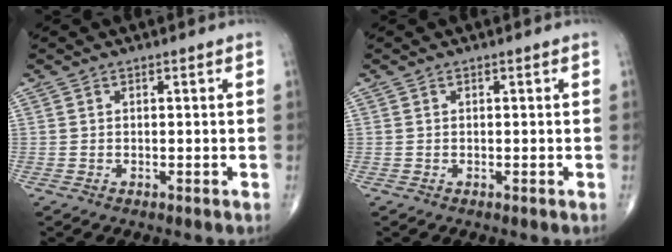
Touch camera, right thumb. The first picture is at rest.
{"total": 0.0}